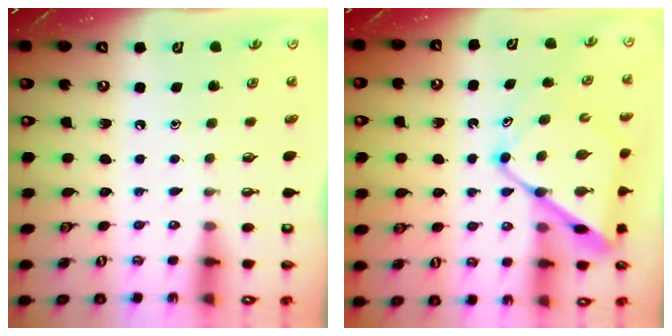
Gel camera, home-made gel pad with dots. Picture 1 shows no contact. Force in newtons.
{"total": 13.8, "press": 13.7, "slide": 1.4}